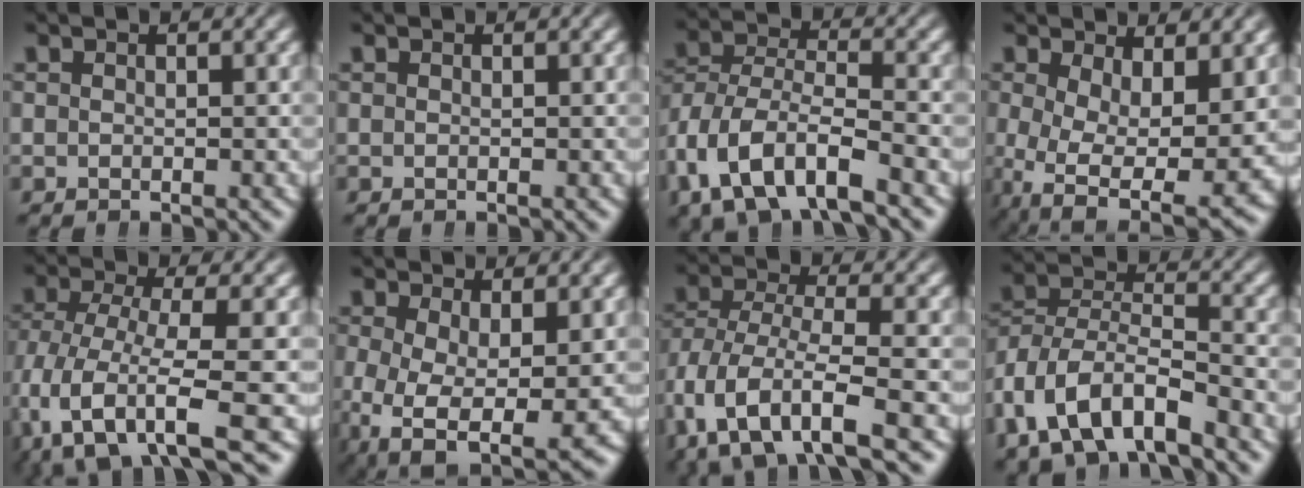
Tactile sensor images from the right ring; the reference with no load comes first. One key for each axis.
{"total": 0.0}
{"total": 7.2, "fx": -1.4, "fy": 5.1, "fz": 4.9, "tx": -0.110, "ty": -0.024, "tz": -0.017}
{"total": 7.9, "fx": -2.3, "fy": 4.8, "fz": 5.8, "tx": -0.120, "ty": -0.056, "tz": -0.015}
{"total": 9.7, "fx": -4.6, "fy": 6.0, "fz": 6.1, "tx": -0.147, "ty": -0.053, "tz": -0.059}
{"total": 9.0, "fx": -3.2, "fy": 6.0, "fz": 5.8, "tx": -0.135, "ty": -0.062, "tz": -0.030}
{"total": 6.4, "fx": -1.6, "fy": 3.5, "fz": 5.1, "tx": -0.117, "ty": -0.029, "tz": -0.008}
{"total": 8.7, "fx": -1.7, "fy": 6.9, "fz": 4.9, "tx": -0.109, "ty": -0.014, "tz": -0.038}